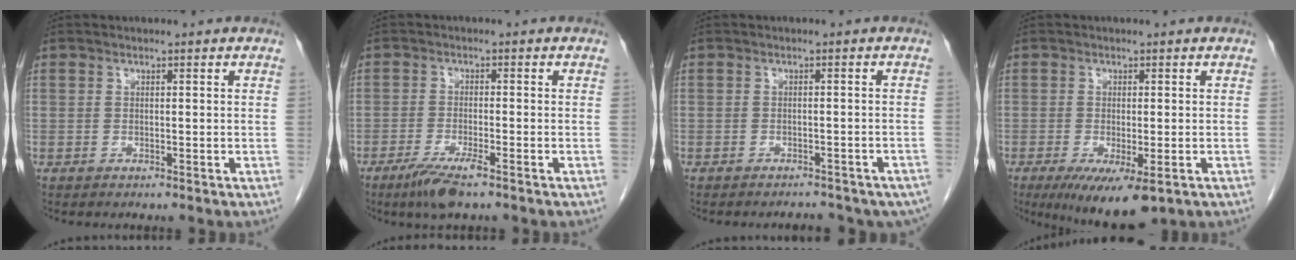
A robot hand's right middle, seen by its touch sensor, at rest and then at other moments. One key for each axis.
{"total": 5.1, "fx": -3.4, "fy": 0.4, "fz": 3.8, "tx": -0.078, "ty": -0.012, "tz": -0.061}
{"total": 8.8, "fx": -7.8, "fy": 3.0, "fz": 2.9, "tx": -0.034, "ty": 0.003, "tz": -0.078}
{"total": 8.5, "fx": -4.9, "fy": 2.2, "fz": 6.6, "tx": -0.100, "ty": -0.023, "tz": -0.074}